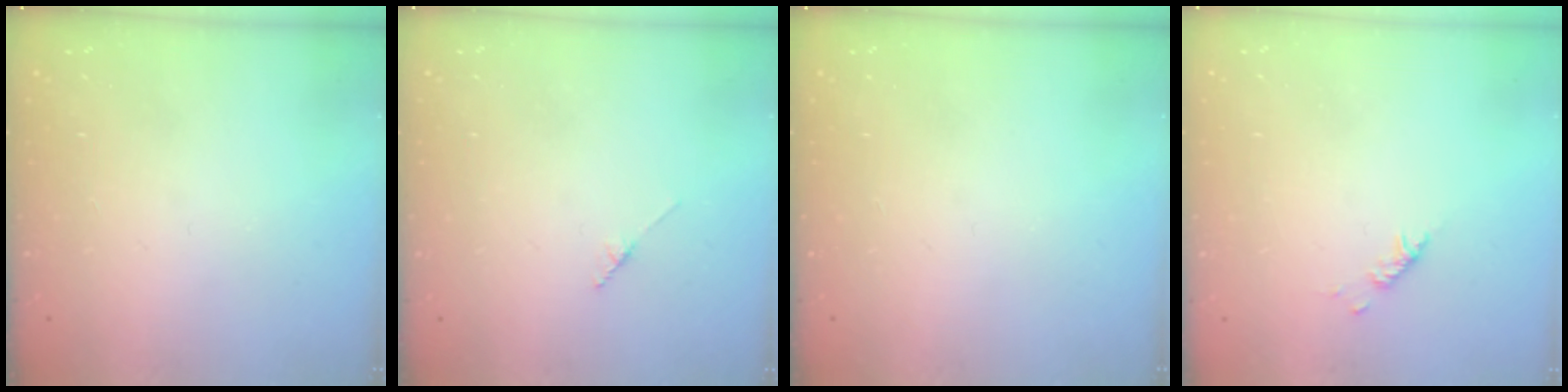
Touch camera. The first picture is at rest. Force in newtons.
{"total": 1.7, "press": 1.6, "slide": 0.2}
{"total": 0.0}
{"total": 2.9, "press": 2.9, "slide": 0.6}